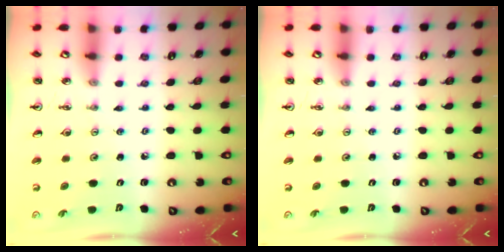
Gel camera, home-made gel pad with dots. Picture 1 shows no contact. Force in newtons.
{"total": 0.0}